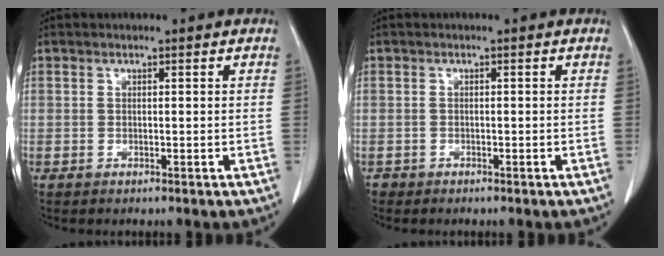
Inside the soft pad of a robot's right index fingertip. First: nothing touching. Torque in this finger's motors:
{"motor_torque": [-0.90, 0.76, -0.90, -0.15]}